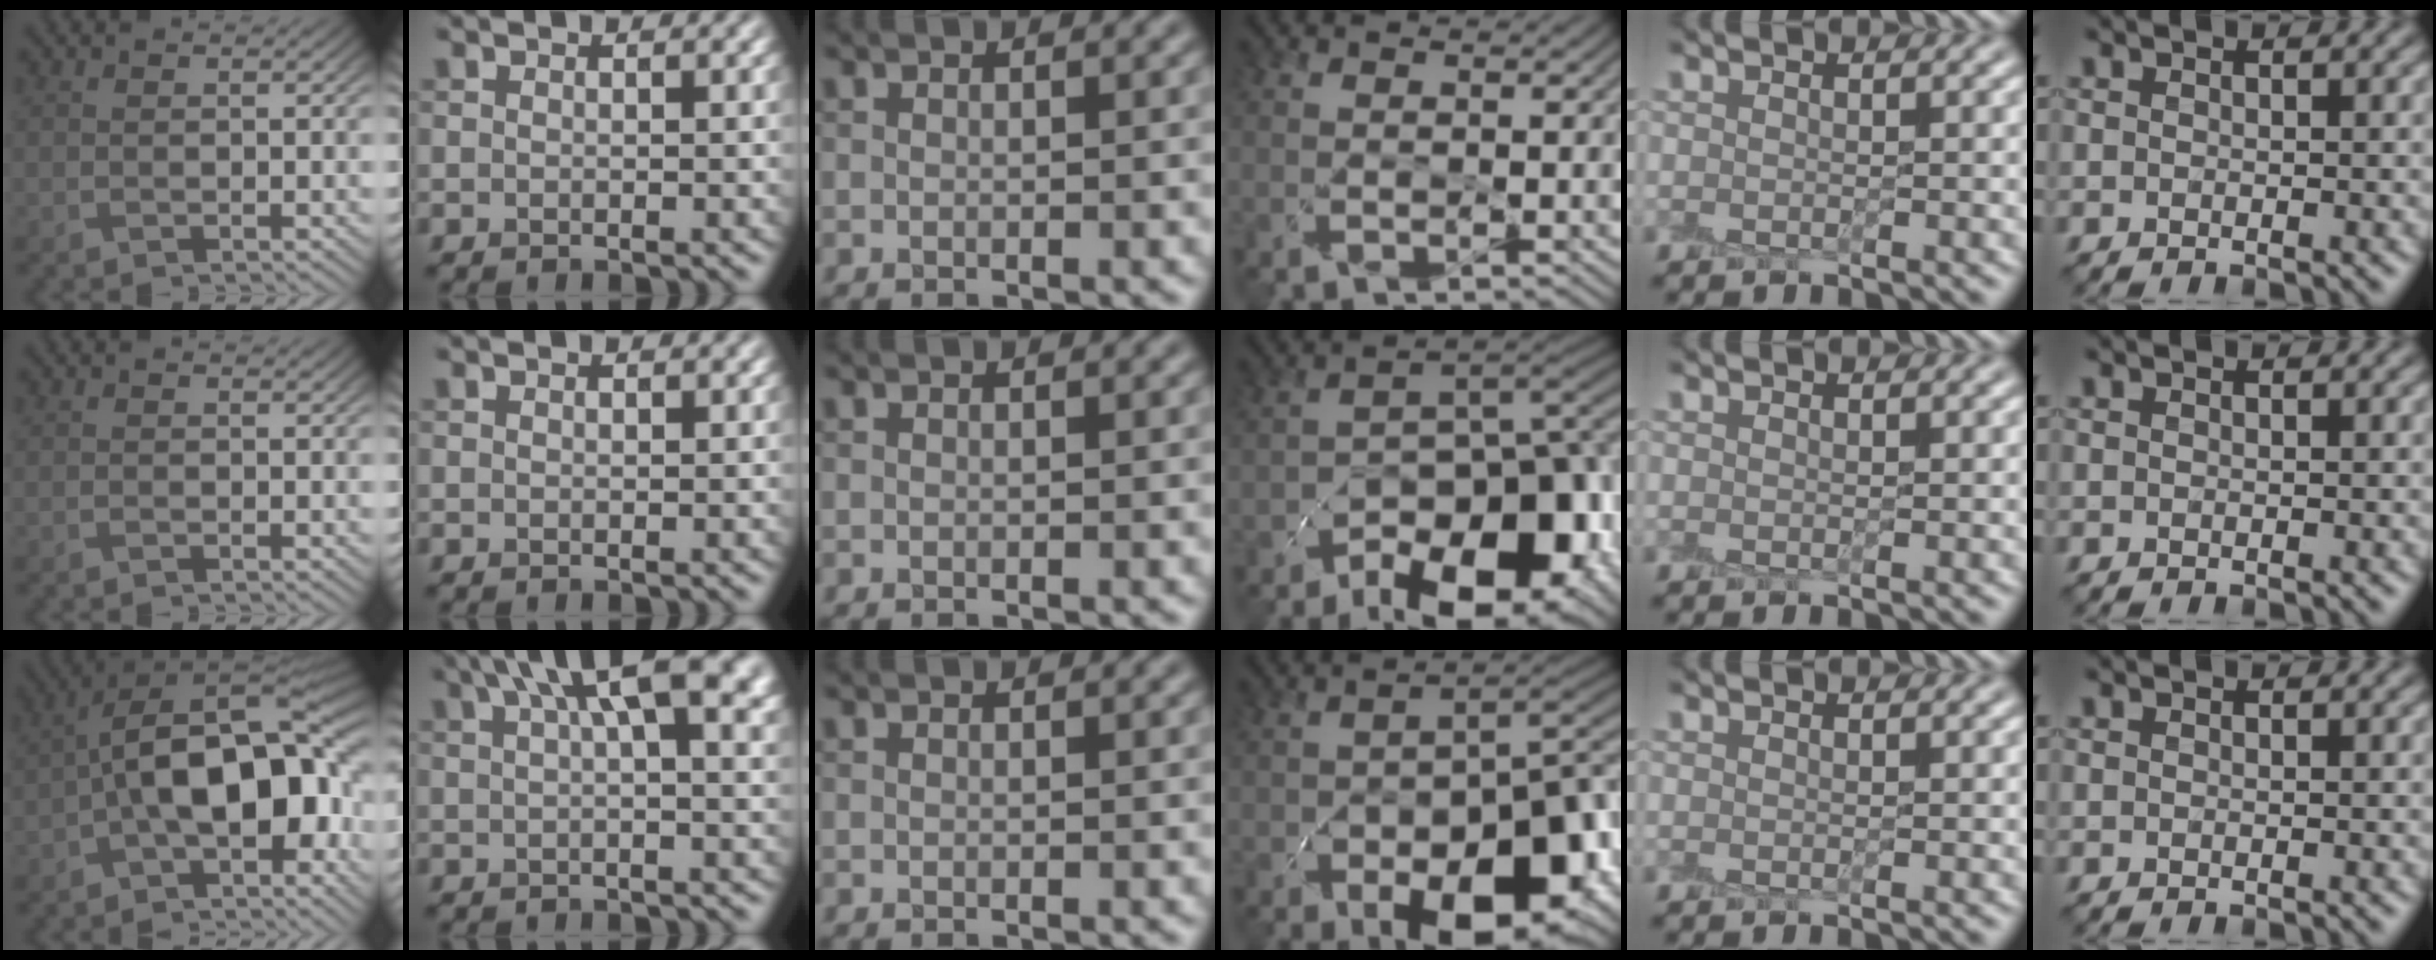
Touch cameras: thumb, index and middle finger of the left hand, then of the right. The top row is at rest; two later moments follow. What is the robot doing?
{"motion": "peel", "object": "plastic screen protector"}